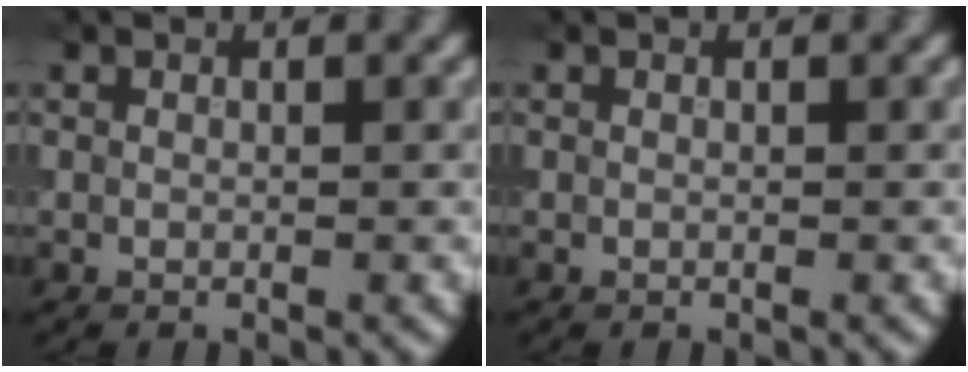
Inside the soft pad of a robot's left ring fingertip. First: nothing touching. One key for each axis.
{"total": 0.0}